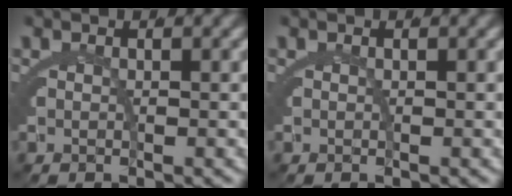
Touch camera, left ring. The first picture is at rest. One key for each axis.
{"total": 0.0}